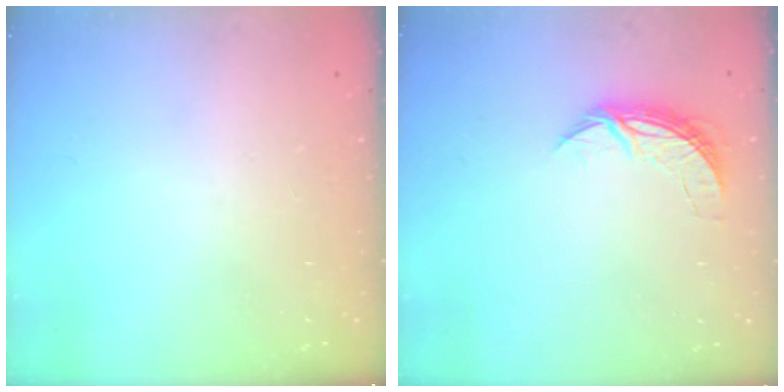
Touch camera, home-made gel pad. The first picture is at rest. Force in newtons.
{"total": 6.5, "press": 6.5, "slide": 0.4}